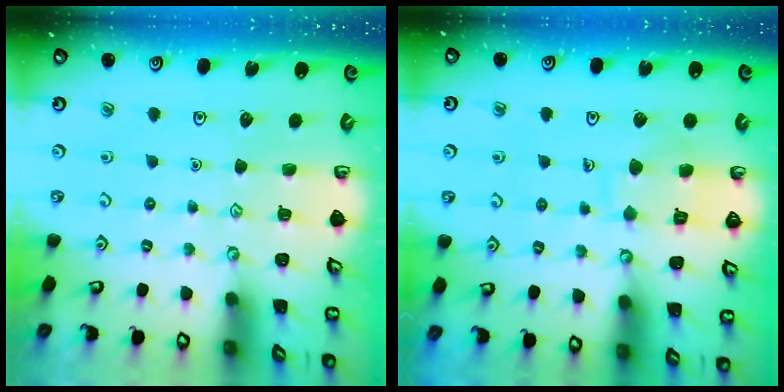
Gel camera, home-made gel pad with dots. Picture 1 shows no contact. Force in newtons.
{"total": 8.6, "press": 8.6, "slide": 0.8}